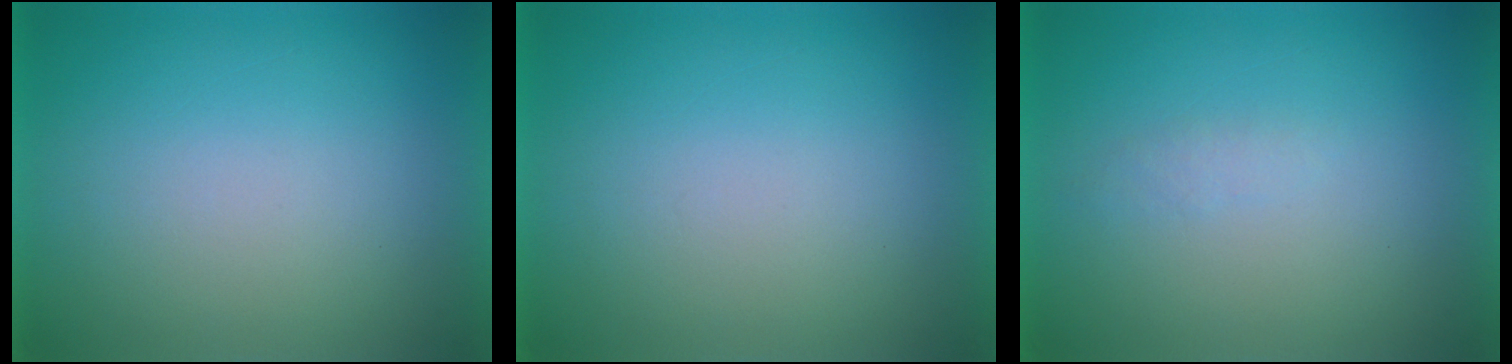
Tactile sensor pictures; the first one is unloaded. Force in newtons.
{"total": 0.0}
{"total": 1.2}